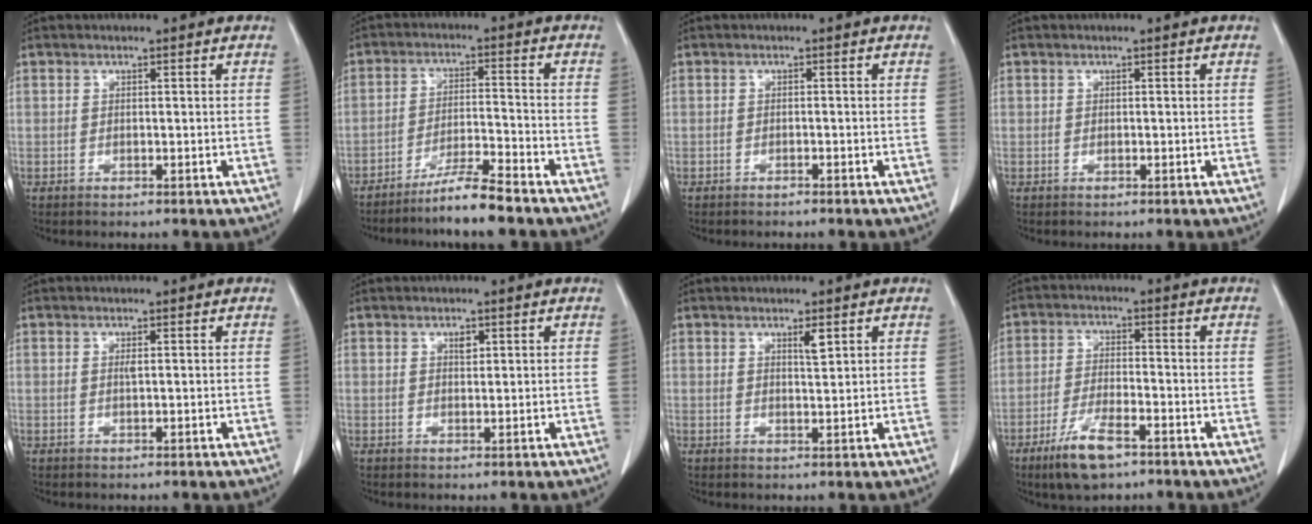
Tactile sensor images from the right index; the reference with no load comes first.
{"total": 6.8, "force": [-5.6, -0.6, 3.8], "torque": [-0.068, -0.021, -0.105]}
{"total": 0.7, "force": [-0.7, 0.0, 0.2], "torque": [-0.014, -0.003, -0.010]}
{"total": 0.0}
{"total": 0.6, "force": [0.2, 0.0, 0.5], "torque": [-0.015, -0.002, 0.003]}
{"total": 1.2, "force": [0.6, 0.6, 0.9], "torque": [-0.013, -0.002, 0.009]}
{"total": 1.8, "force": [1.1, 0.2, 1.5], "torque": [-0.029, -0.003, 0.019]}
{"total": 7.7, "force": [-5.0, 1.8, 5.6], "torque": [-0.117, -0.013, -0.087]}